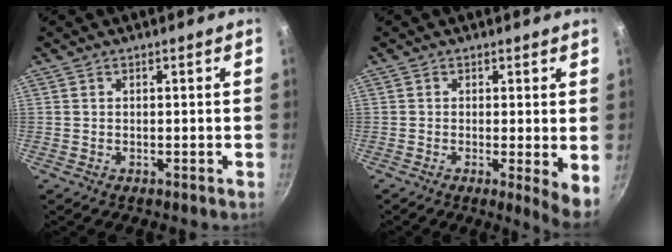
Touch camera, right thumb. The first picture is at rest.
{"total": 5.1, "force": [-0.2, 0.8, 5.0], "torque": [-0.069, -0.021, -0.006]}